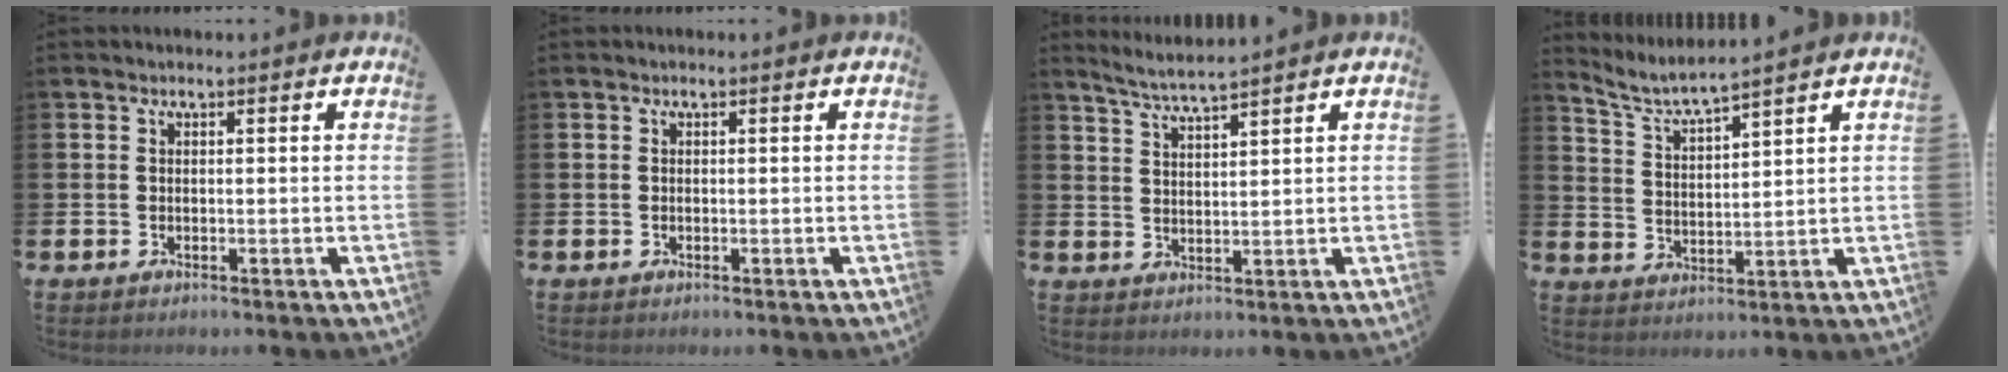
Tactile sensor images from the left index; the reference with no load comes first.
{"total": 0.0}
{"total": 3.7, "force": [3.6, -0.7, 0.6], "torque": [-0.029, -0.017, 0.065]}
{"total": 4.6, "force": [4.4, -0.2, 1.2], "torque": [-0.049, -0.028, 0.074]}